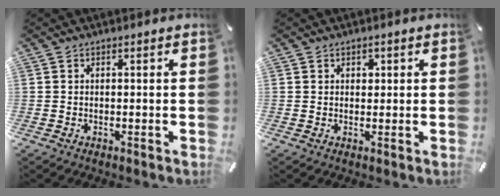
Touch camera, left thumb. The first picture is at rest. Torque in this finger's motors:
{"motor_torque": [0.26, 0.24, 0.05, -0.20, 0.00]}